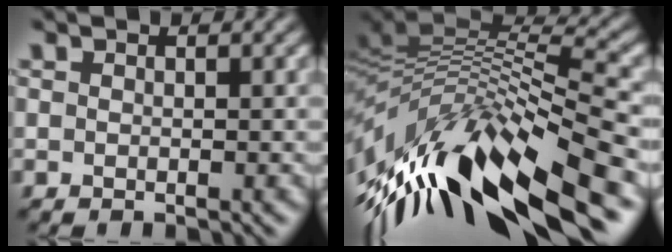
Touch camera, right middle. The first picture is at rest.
{"total": 13.8, "force": [-6.0, 5.0, 11.4], "torque": [-0.231, 0.010, -0.104]}